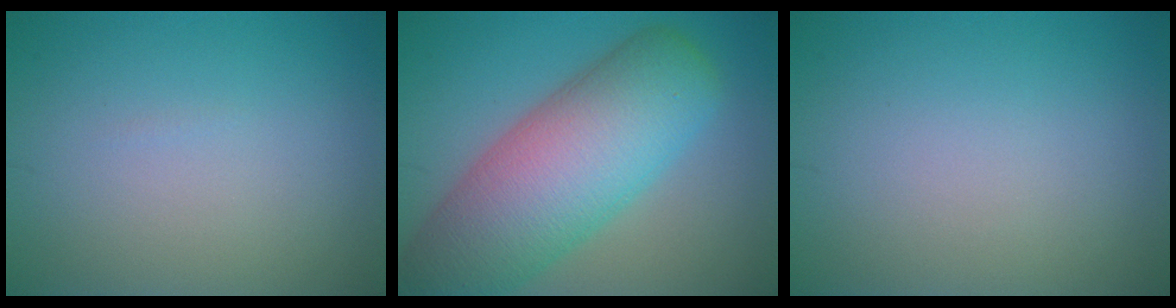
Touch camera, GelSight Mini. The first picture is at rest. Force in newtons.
{"total": 11.9, "press": 11.9, "slide": 0.5}
{"total": 0.0}